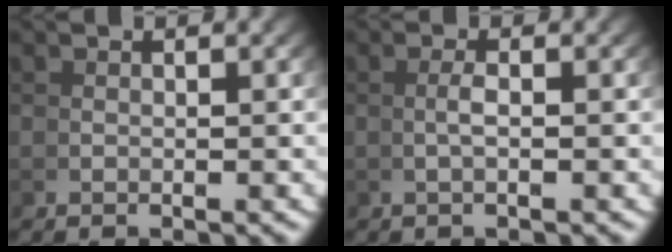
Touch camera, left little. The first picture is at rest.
{"total": 0.8, "force": [-0.1, -0.2, 0.7], "torque": [-0.019, 0.004, -0.002]}